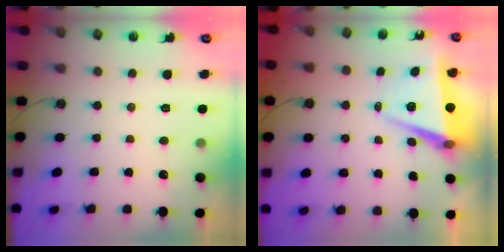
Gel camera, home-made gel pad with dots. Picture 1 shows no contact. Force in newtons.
{"total": 6.3, "press": 4.7, "slide": 4.2}